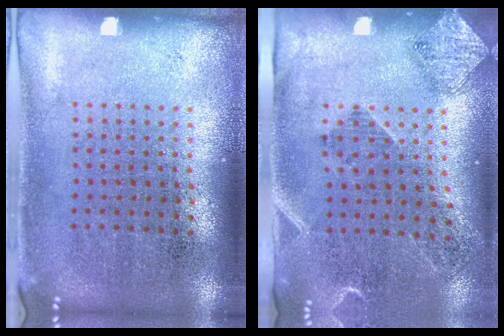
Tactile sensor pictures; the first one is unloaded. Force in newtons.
{"total": 1.8, "press": 1.4, "slide": 1.2}